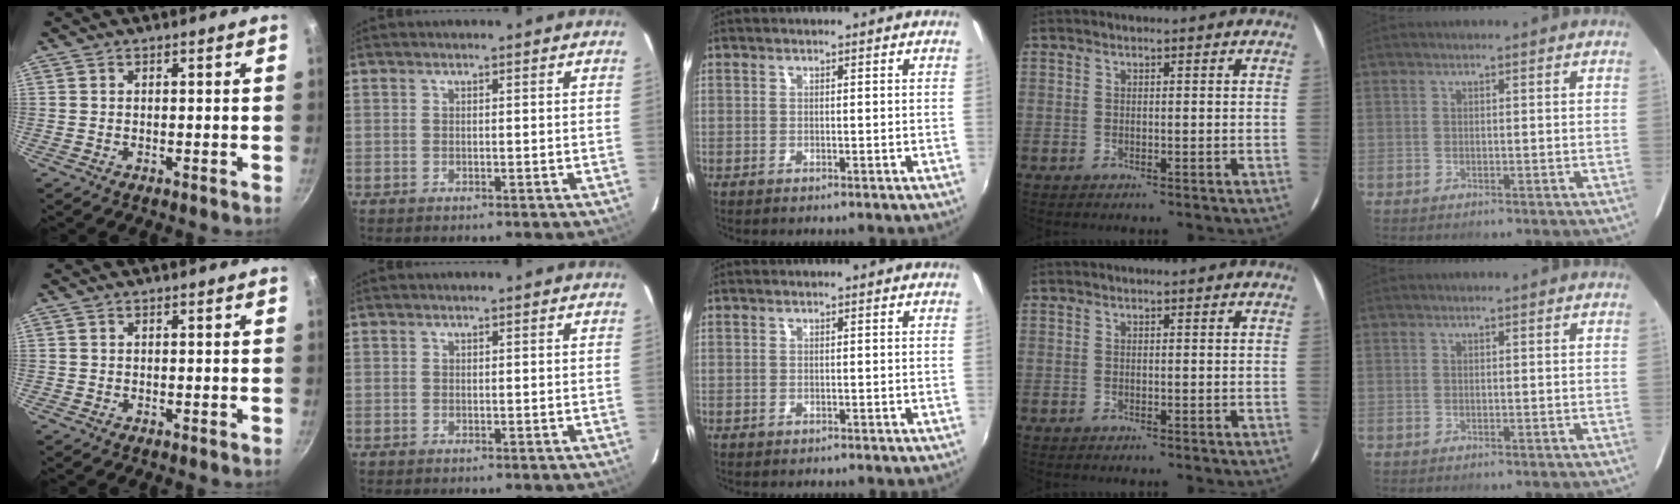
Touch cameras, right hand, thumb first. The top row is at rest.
{}